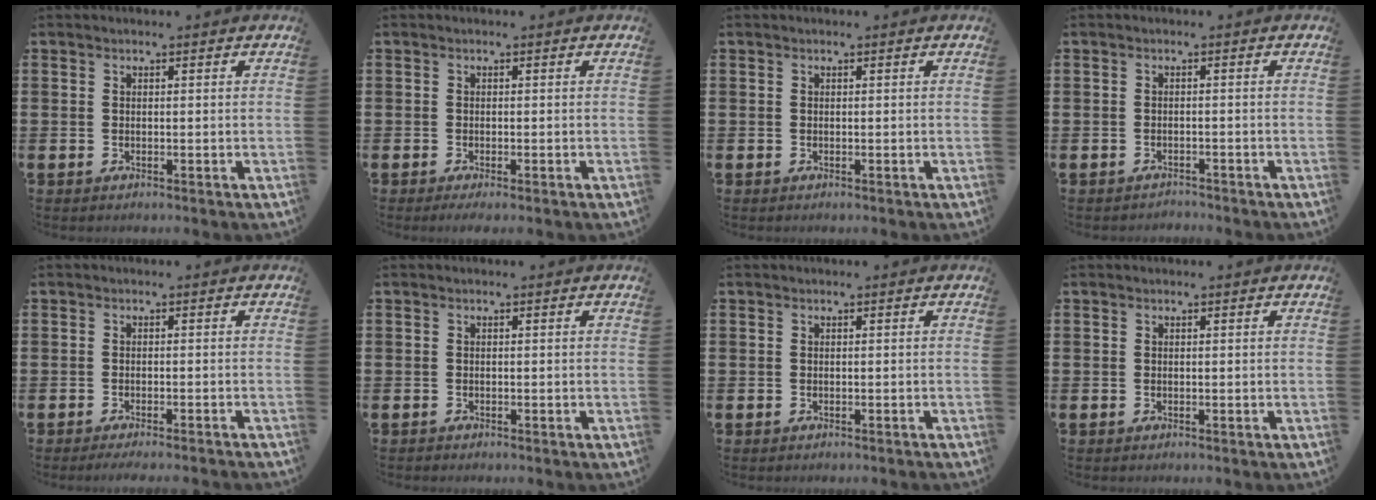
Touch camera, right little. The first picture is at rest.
{"total": 0.7, "force": [-0.3, 0.0, 0.6], "torque": [-0.010, -0.001, -0.006]}
{"total": 0.0}
{"total": 1.0, "force": [-1.0, 0.0, -0.1], "torque": [-0.001, 0.002, -0.021]}
{"total": 1.0, "force": [-0.9, -0.2, 0.4], "torque": [-0.005, -0.001, -0.018]}
{"total": 0.0}
{"total": 0.0}
{"total": 0.0}